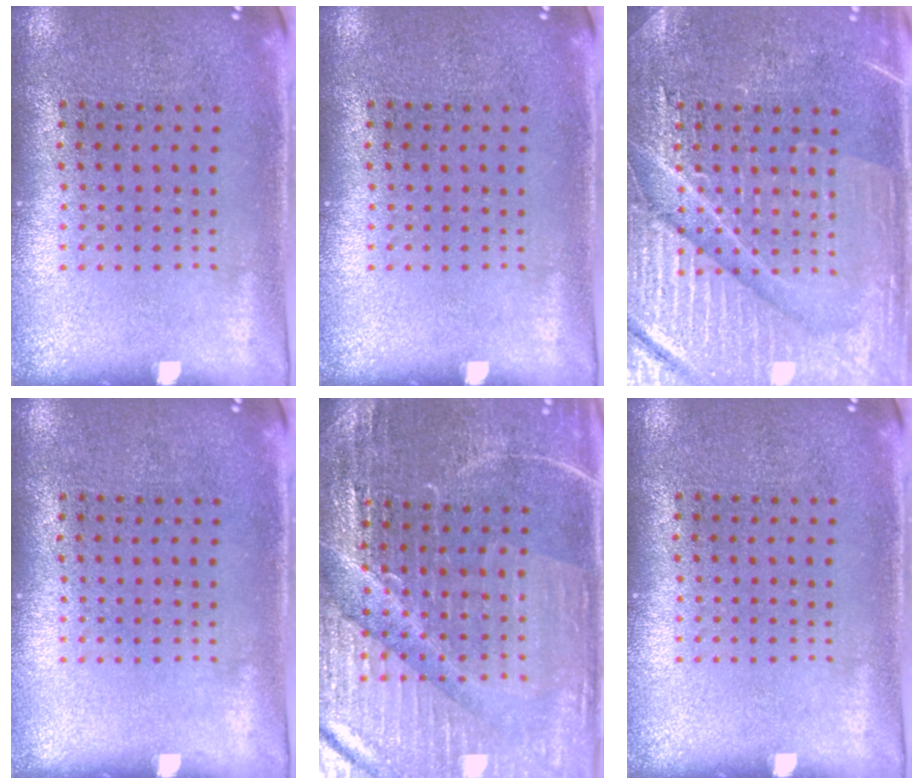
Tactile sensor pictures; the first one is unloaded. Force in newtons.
{"total": 0.0}
{"total": 6.7, "press": 6.7, "slide": 0.9}
{"total": 0.0}
{"total": 4.0, "press": 3.9, "slide": 0.8}
{"total": 0.0}